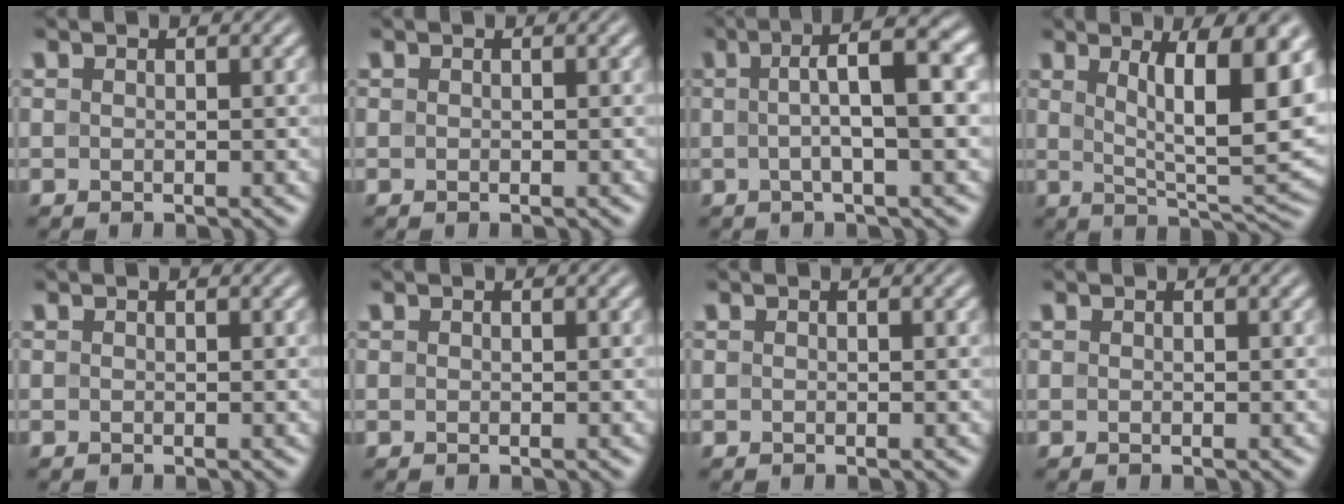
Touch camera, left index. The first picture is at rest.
{"total": 0.0}
{"total": 7.2, "force": [1.0, 1.7, 6.9], "torque": [-0.094, 0.018, 0.008]}
{"total": 11.2, "force": [3.4, 3.5, 10.1], "torque": [-0.137, -0.010, 0.058]}
{"total": 0.0}
{"total": 0.0}
{"total": 0.0}
{"total": 0.0}